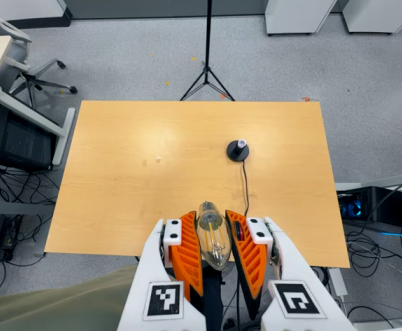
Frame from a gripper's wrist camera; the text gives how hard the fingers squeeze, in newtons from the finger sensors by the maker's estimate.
{"total": 20.6, "left": 22.3, "right": 18.9}